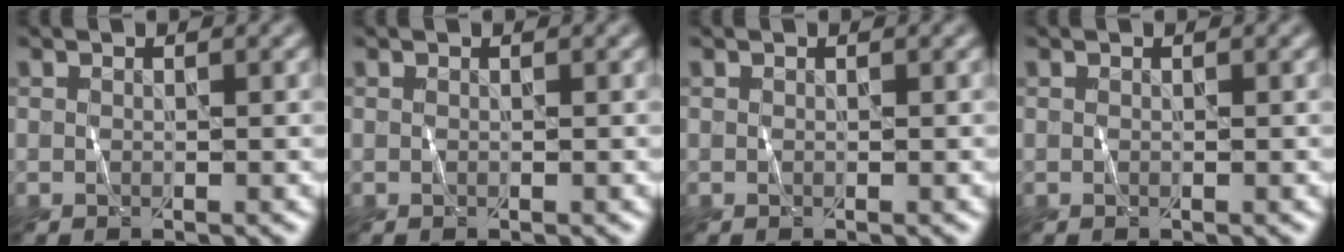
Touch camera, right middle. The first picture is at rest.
{"total": 0.0}
{"total": 0.0}
{"total": 0.0}